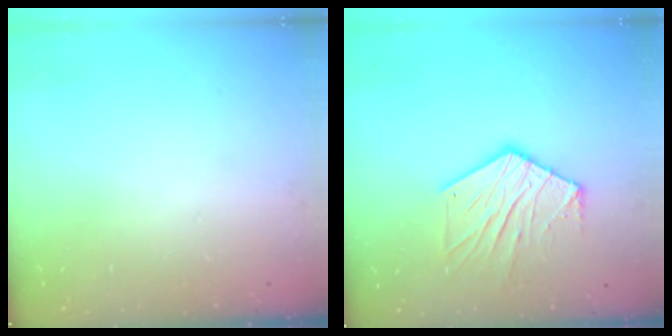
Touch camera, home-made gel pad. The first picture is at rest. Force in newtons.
{"total": 12.3, "press": 12.3, "slide": 0.9}